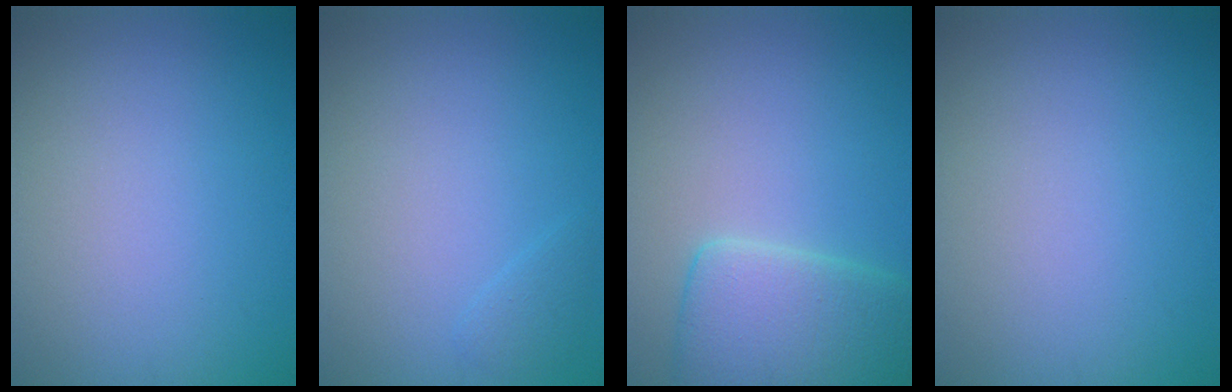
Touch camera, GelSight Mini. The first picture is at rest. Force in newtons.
{"total": 0.9, "press": 0.9, "slide": 0.1}
{"total": 6.2, "press": 6.2, "slide": 0.4}
{"total": 0.0}